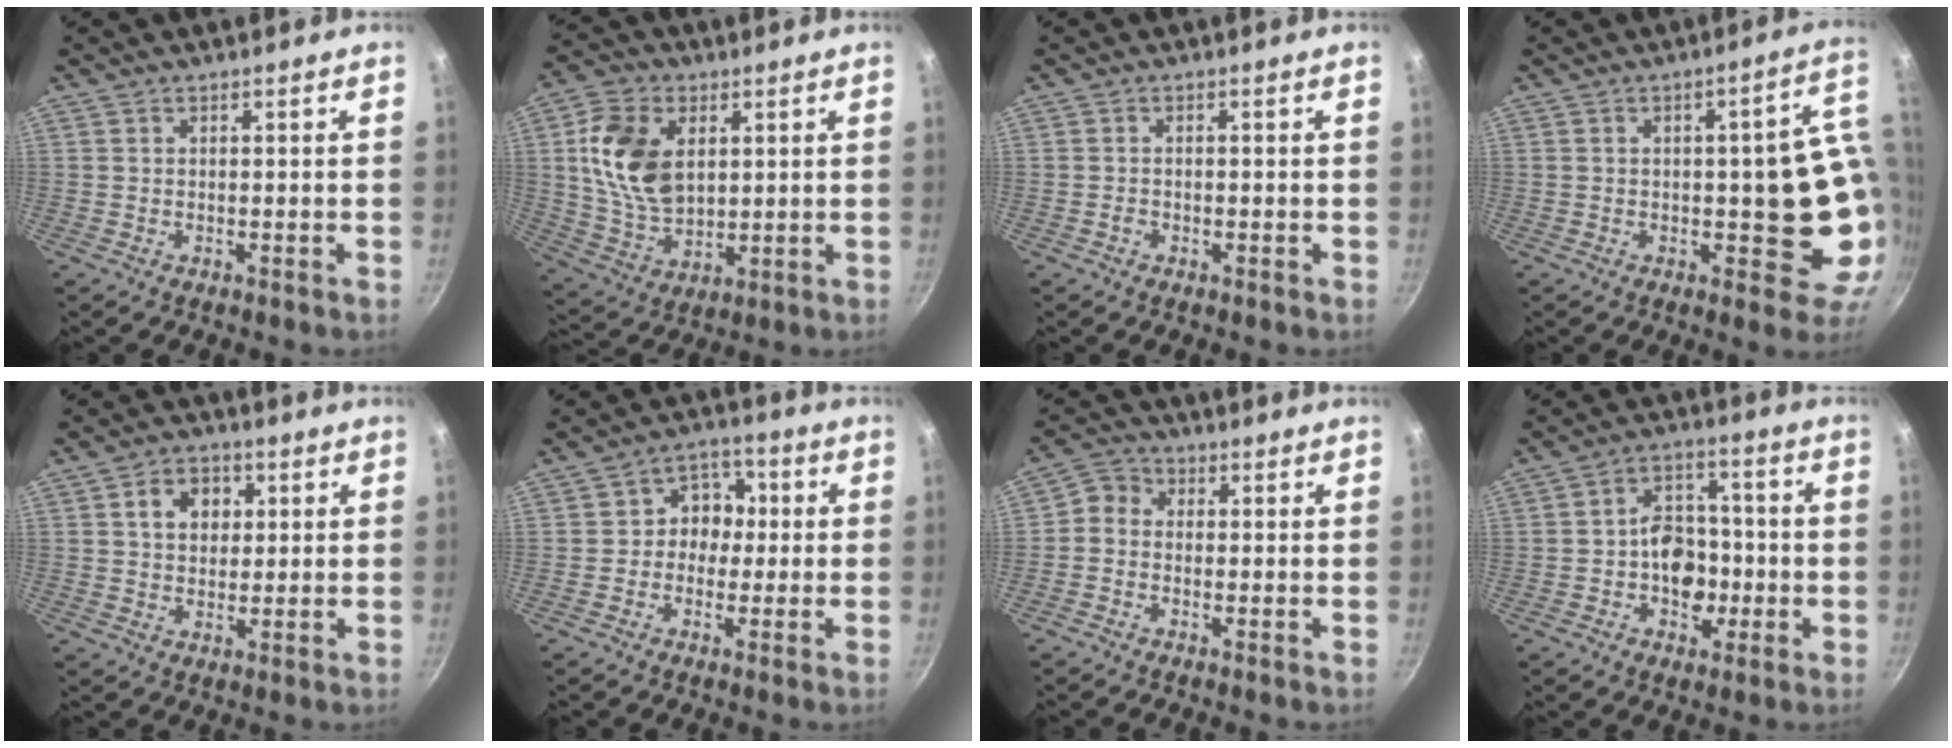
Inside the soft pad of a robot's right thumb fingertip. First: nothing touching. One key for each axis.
{"total": 14.6, "fx": 3.2, "fy": 9.7, "fz": 10.5, "tx": -0.179, "ty": -0.014, "tz": 0.067}
{"total": 0.9, "fx": -0.5, "fy": 0.6, "fz": 0.5, "tx": -0.012, "ty": 0.004, "tz": -0.010}
{"total": 13.4, "fx": -0.2, "fy": 5.4, "fz": 12.3, "tx": -0.097, "ty": 0.000, "tz": -0.002}
{"total": 6.9, "fx": 1.9, "fy": 5.4, "fz": 3.7, "tx": -0.034, "ty": 0.006, "tz": 0.024}
{"total": 7.1, "fx": -0.2, "fy": 6.2, "fz": 3.4, "tx": 0.002, "ty": 0.019, "tz": -0.018}
{"total": 3.6, "fx": -0.8, "fy": 3.1, "fz": 1.7, "tx": -0.022, "ty": 0.018, "tz": -0.033}
{"total": 10.1, "fx": -1.9, "fy": 7.7, "fz": 6.2, "tx": -0.049, "ty": 0.025, "tz": -0.036}